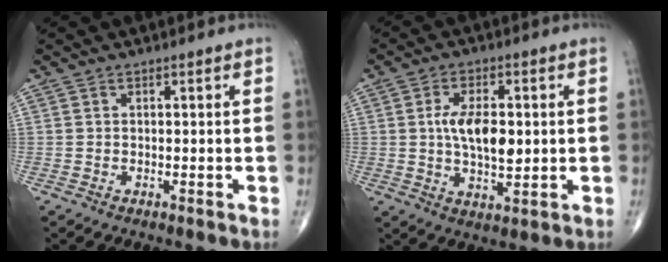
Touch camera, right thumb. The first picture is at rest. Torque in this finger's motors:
{"motor_torque": [0.98, 0.90, 0.32, -0.50, 0.08]}